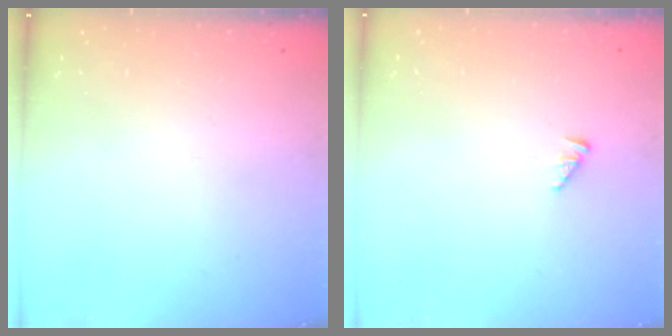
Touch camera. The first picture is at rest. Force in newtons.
{"total": 1.7, "press": 1.7, "slide": 0.3}